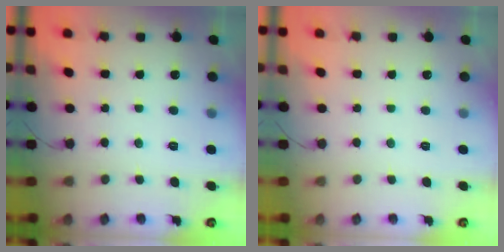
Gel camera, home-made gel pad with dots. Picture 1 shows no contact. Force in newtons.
{"total": 0.0}